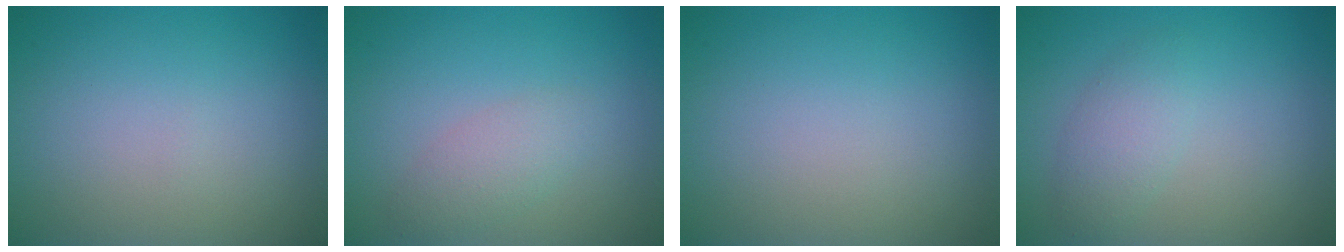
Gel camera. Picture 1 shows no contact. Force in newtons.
{"total": 2.2, "press": 2.2, "slide": 0.1}
{"total": 0.0}
{"total": 2.3, "press": 2.3, "slide": 0.1}